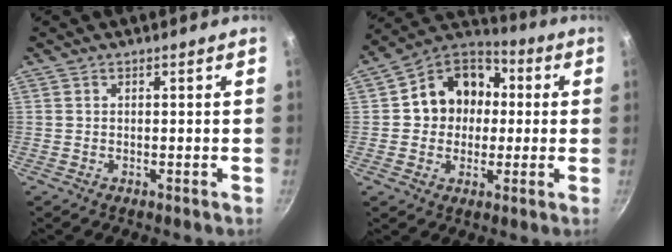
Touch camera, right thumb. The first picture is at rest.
{"total": 13.9, "force": [0.9, 12.0, 7.0], "torque": [-0.069, 0.031, -0.004]}